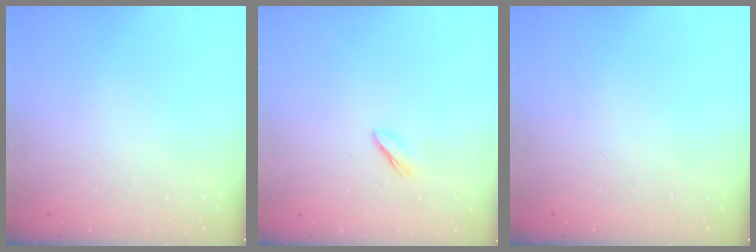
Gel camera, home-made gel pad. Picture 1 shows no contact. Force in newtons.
{"total": 2.5, "press": 2.5, "slide": 0.4}
{"total": 0.0}